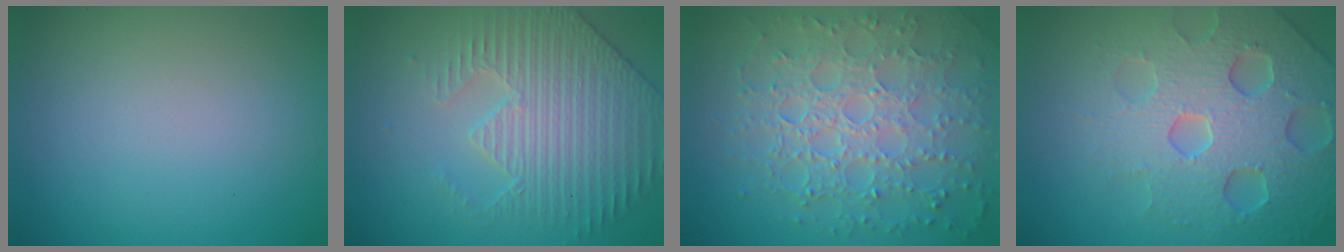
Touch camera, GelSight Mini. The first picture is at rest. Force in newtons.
{"total": 4.2, "press": 4.2, "slide": 0.5}
{"total": 7.7, "press": 5.5, "slide": 5.4}
{"total": 7.3, "press": 7.2, "slide": 1.6}